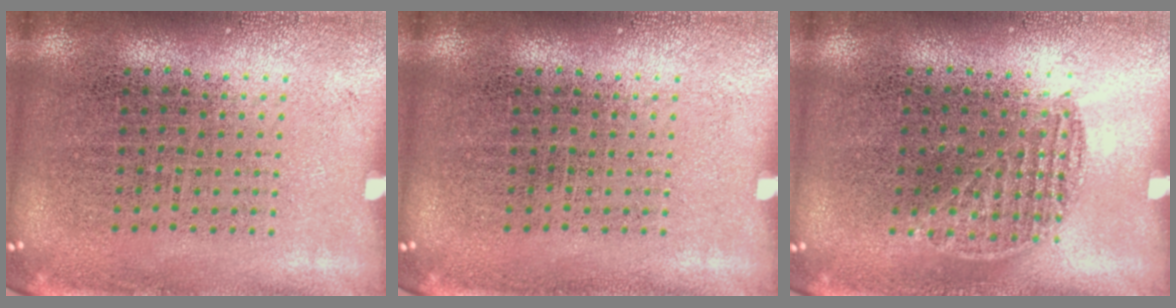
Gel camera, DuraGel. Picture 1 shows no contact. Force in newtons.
{"total": 0.0}
{"total": 0.7, "press": 0.6, "slide": 0.4}